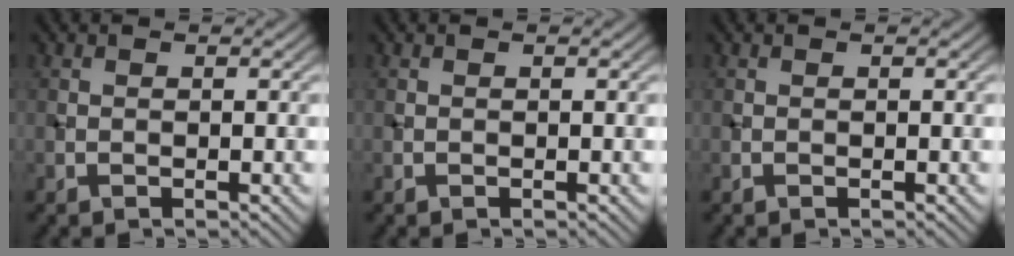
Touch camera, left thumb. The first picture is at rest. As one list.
[{"total": 0.0}, {"total": 0.0}]